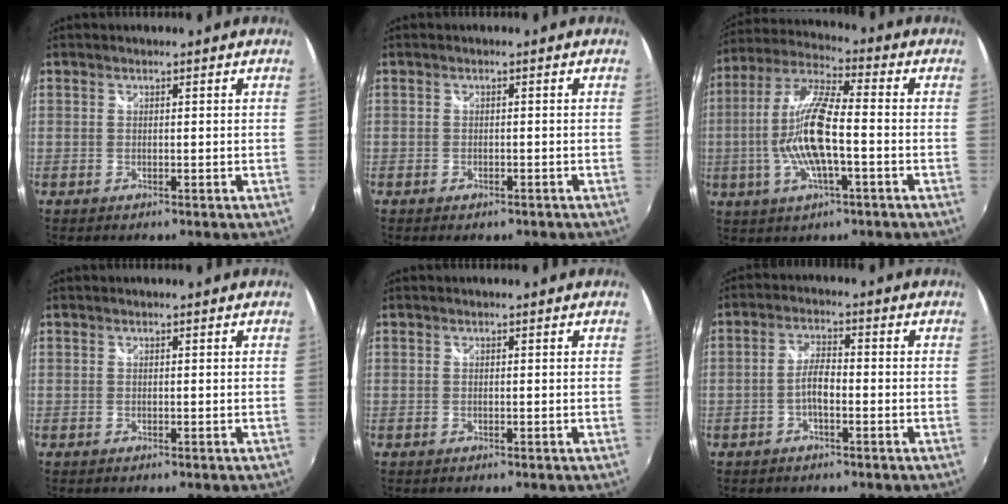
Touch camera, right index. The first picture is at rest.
{"total": 2.1, "force": [-1.4, 1.2, 0.9], "torque": [-0.018, -0.007, -0.019]}
{"total": 13.9, "force": [-2.7, 3.2, 13.2], "torque": [-0.265, -0.001, -0.052]}
{"total": 0.0}
{"total": 0.0}
{"total": 3.7, "force": [-1.5, 1.2, 3.2], "torque": [-0.068, 0.009, -0.030]}